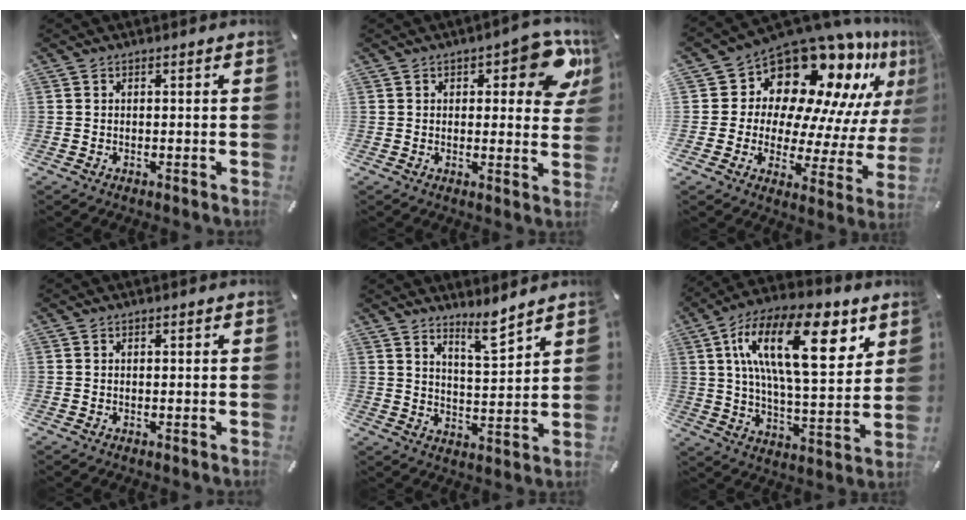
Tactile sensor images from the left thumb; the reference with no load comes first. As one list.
[{"total": 11.7, "force": [5.2, 5.3, 9.1], "torque": [-0.096, -0.026, 0.082]}, {"total": 16.8, "force": [13.4, 8.1, 6.1], "torque": [-0.085, -0.148, 0.221]}, {"total": 0.0}, {"total": 7.5, "force": [6.6, 1.0, 3.5], "torque": [-0.055, -0.052, 0.112]}, {"total": 23.0, "force": [9.4, 9.6, 18.7], "torque": [-0.333, -0.029, 0.142]}]